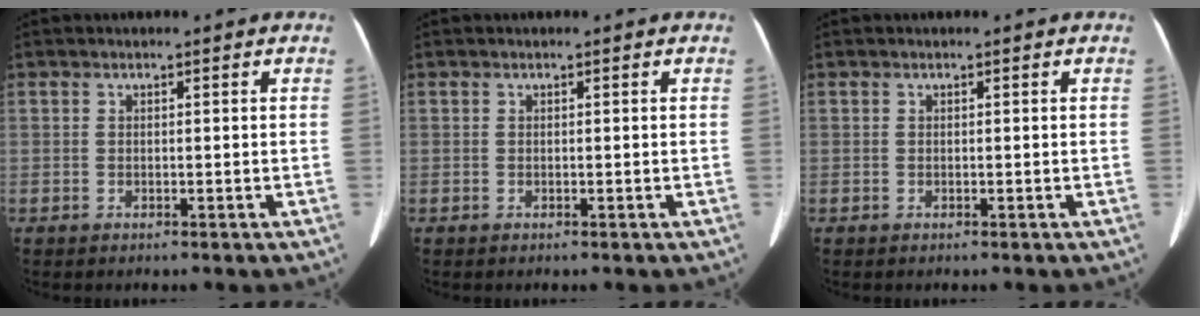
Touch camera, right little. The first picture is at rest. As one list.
[{"total": 0.0}, {"total": 0.0}]